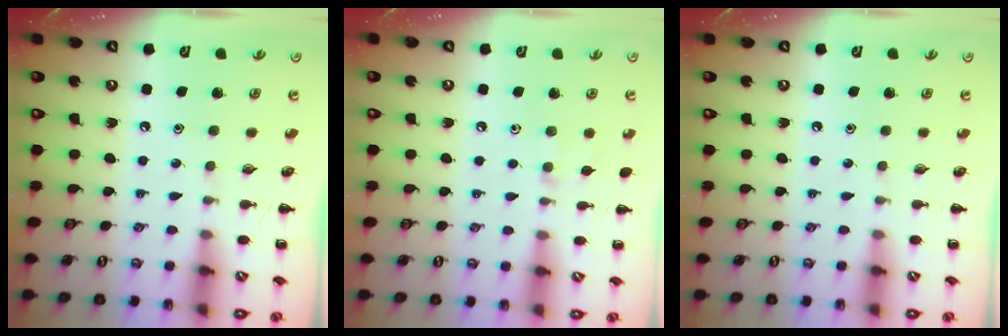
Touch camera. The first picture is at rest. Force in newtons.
{"total": 4.4, "press": 4.1, "slide": 1.5}
{"total": 0.0}